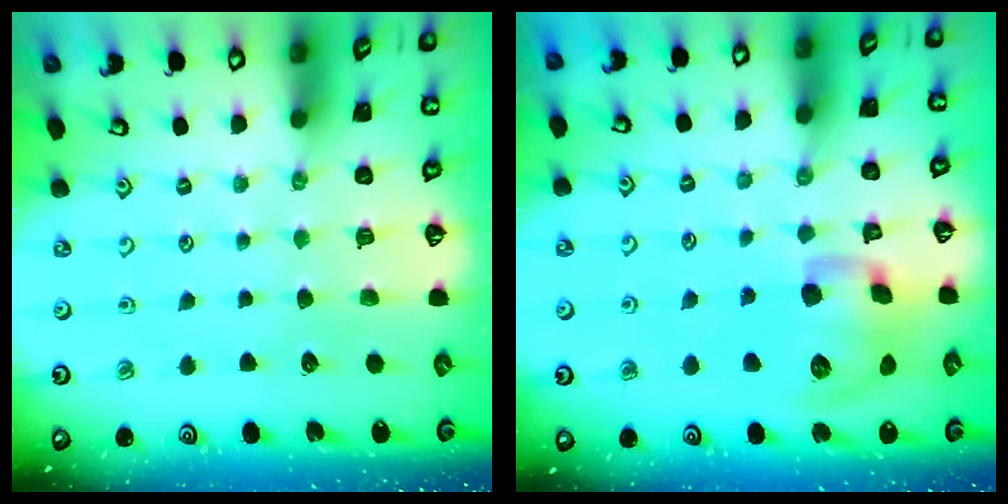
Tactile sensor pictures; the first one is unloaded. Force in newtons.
{"total": 15.0, "press": 14.8, "slide": 2.3}